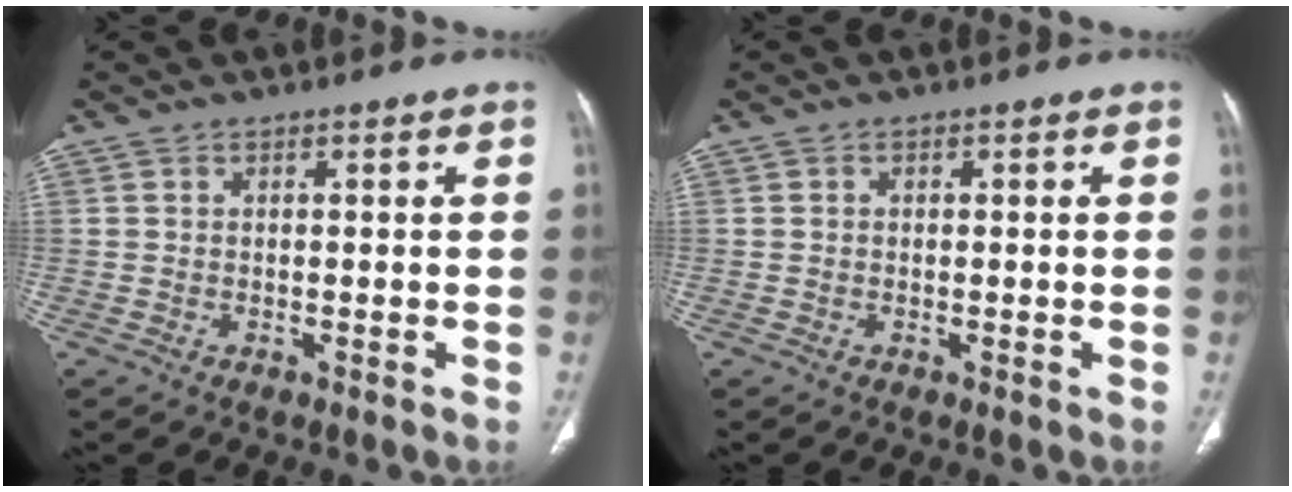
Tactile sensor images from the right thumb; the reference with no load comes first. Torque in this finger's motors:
{"motor_torque": [-0.23, -0.13, 0.18, -0.39, 0.04]}